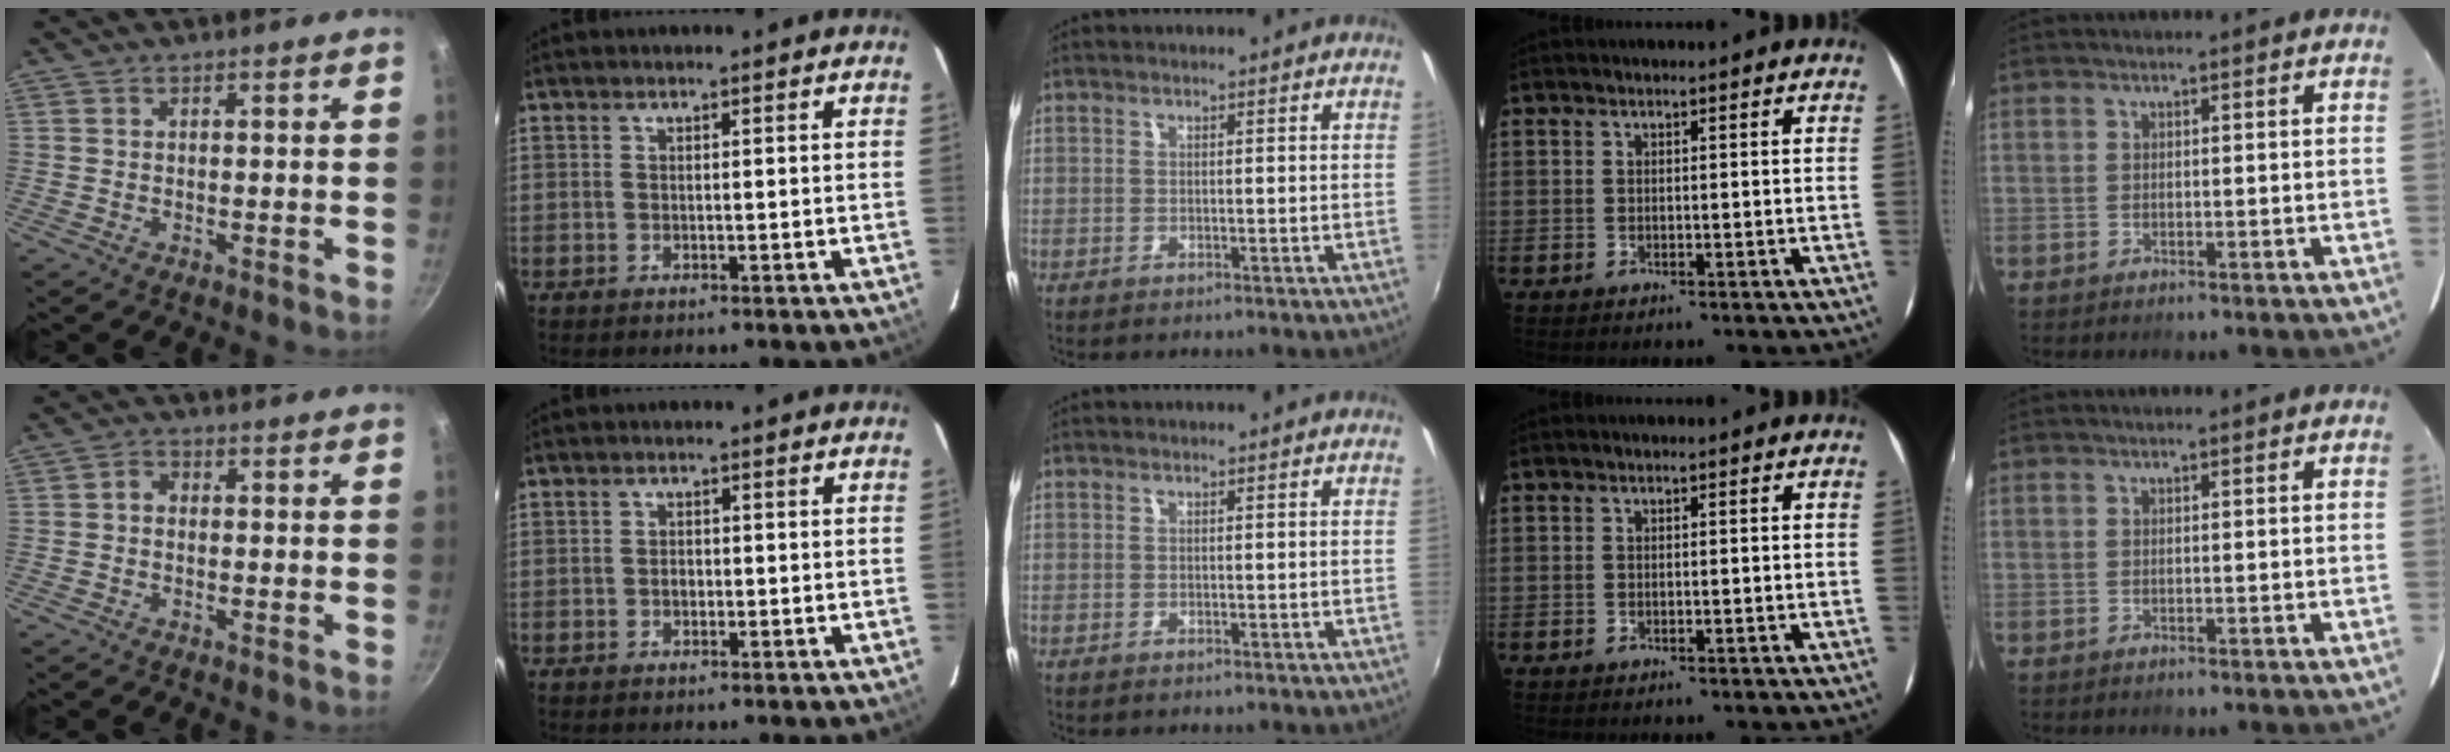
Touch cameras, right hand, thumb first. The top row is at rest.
{"thumb": {"total": 2.2, "force": [-0.2, 1.7, 1.4], "torque": [-0.022, 0.009, -0.009]}, "index": {"total": 1.4, "force": [-0.3, 1.1, 0.8], "torque": [-0.013, 0.002, -0.007]}}